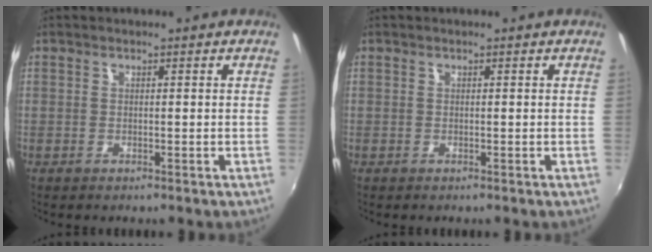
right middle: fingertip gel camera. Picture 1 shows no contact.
{"total": 0.0}